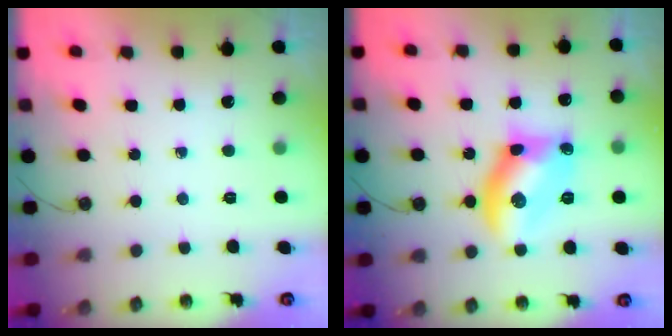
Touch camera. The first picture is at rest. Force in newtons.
{"total": 13.0, "press": 13.0, "slide": 0.5}